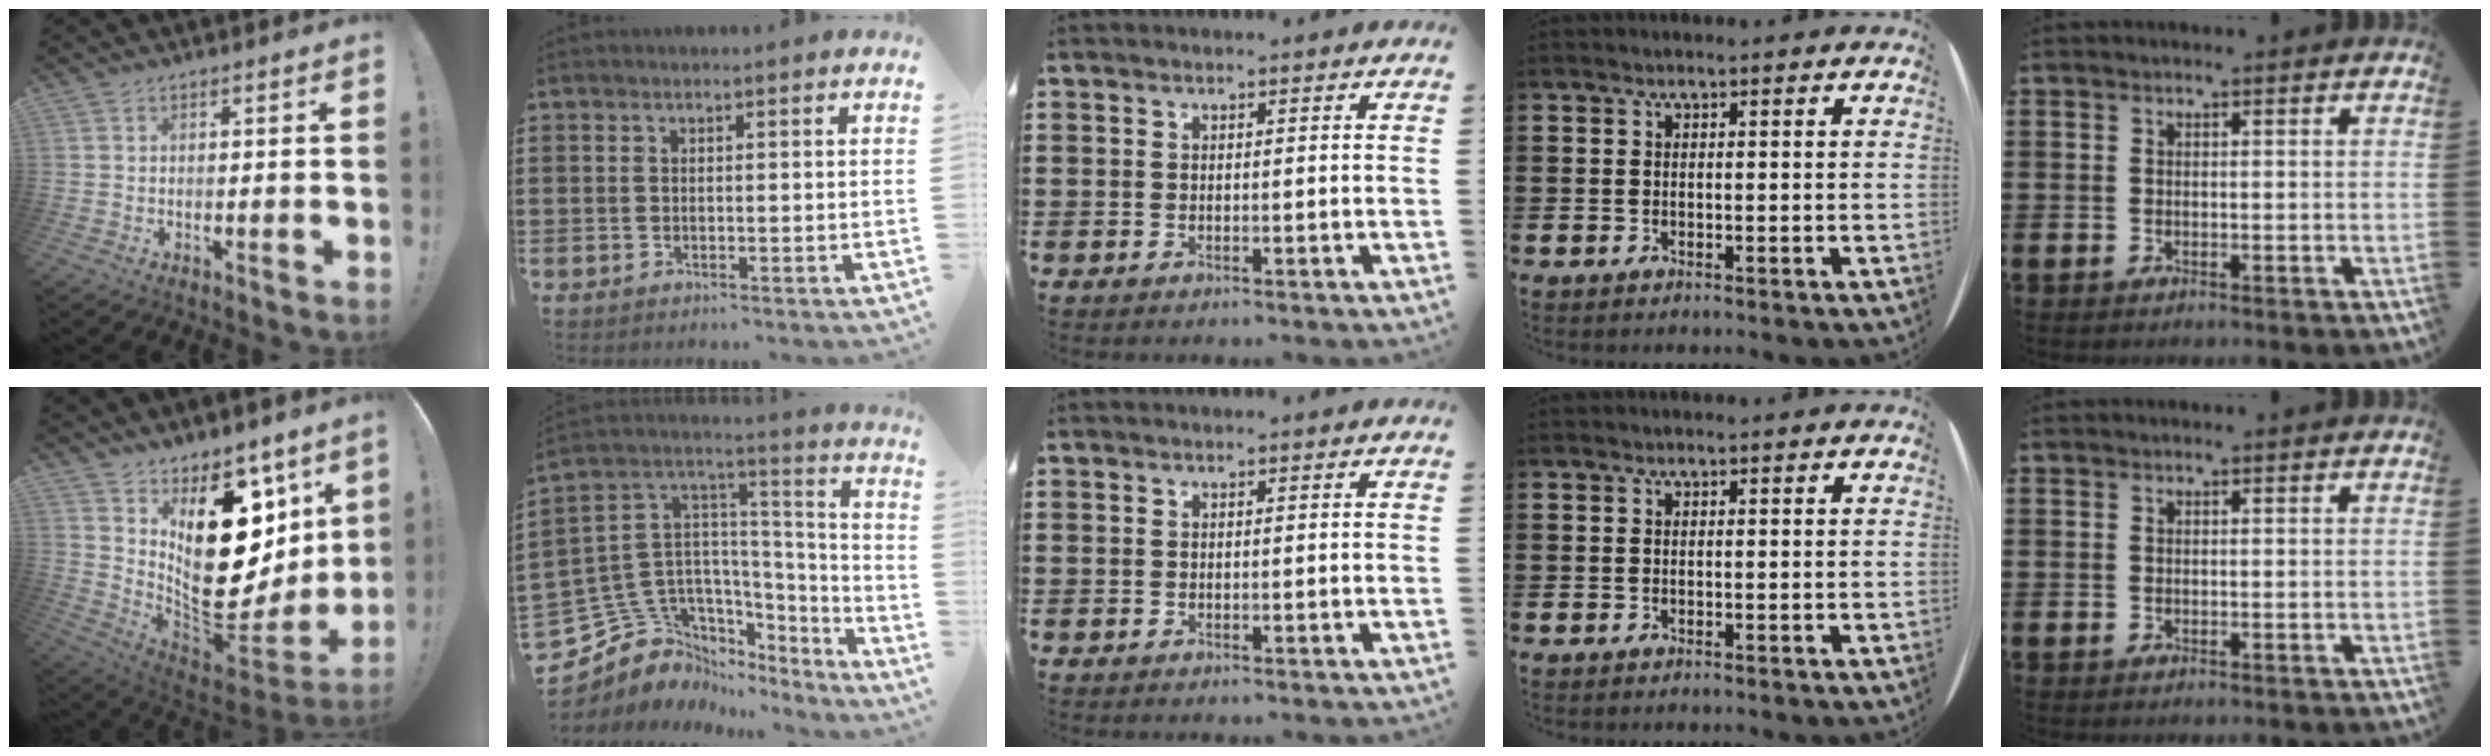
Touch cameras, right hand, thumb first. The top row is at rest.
{"thumb": {"total": 24.0, "force": [4.0, 14.9, 18.5], "torque": [-0.255, -0.052, 0.105]}, "index": {"total": 9.2, "force": [-4.3, 8.0, 1.4], "torque": [-0.079, -0.026, -0.076]}}